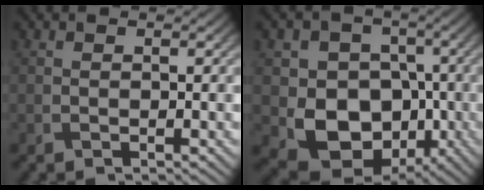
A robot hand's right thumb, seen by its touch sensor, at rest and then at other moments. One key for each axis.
{"total": 10.9, "fx": -2.2, "fy": 8.8, "fz": 6.1, "tx": -0.101, "ty": -0.025, "tz": -0.061}